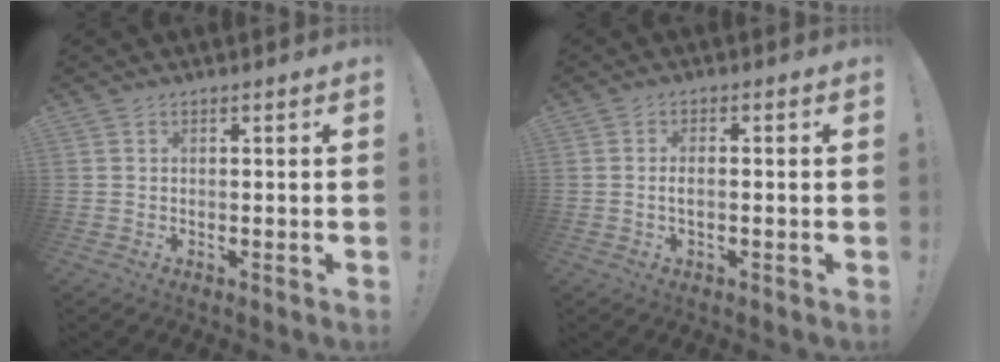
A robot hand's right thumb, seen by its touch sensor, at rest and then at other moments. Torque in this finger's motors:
{"motor_torque": [-0.06, -0.05, -0.19, 0.25, -0.07]}